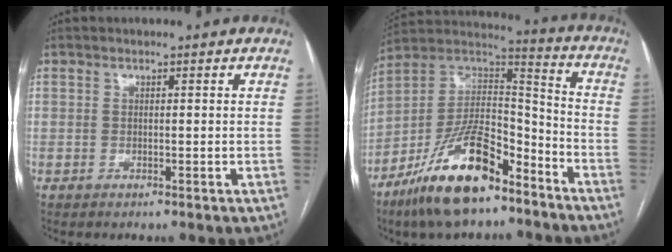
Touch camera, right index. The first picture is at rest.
{"total": 18.7, "force": [-12.2, 6.5, 12.6], "torque": [-0.247, 0.012, -0.220]}